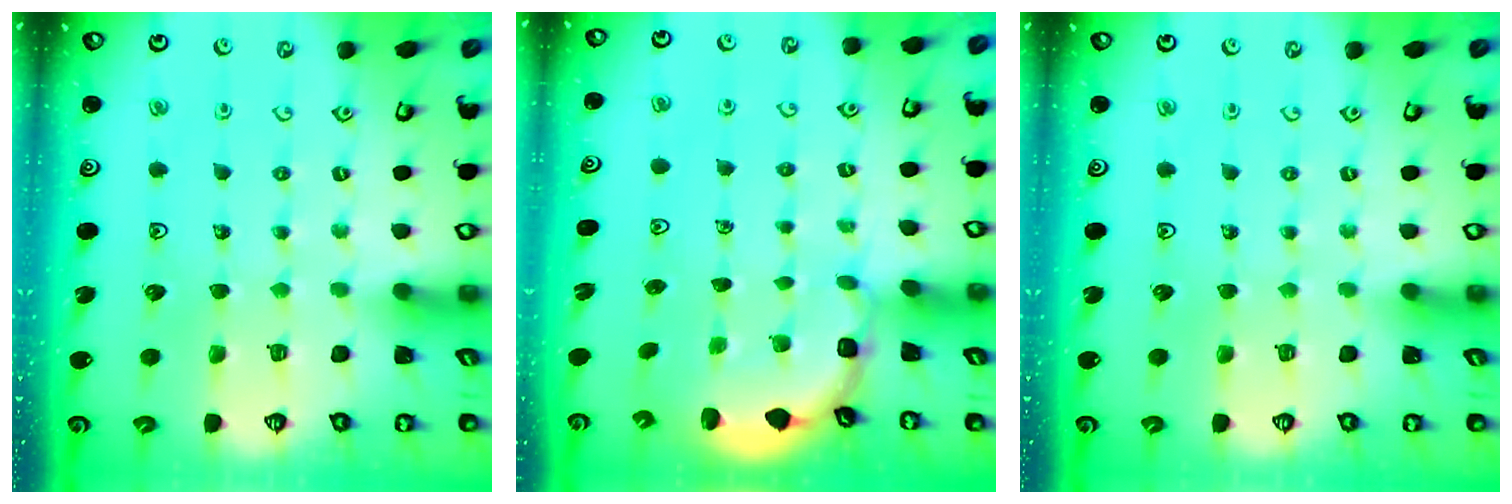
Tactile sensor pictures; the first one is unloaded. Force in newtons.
{"total": 2.8, "press": 2.5, "slide": 1.4}
{"total": 0.0}